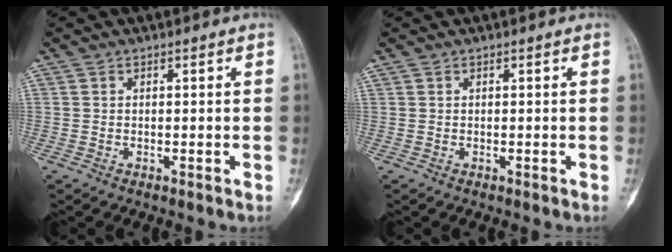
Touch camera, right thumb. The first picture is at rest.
{"total": 0.0}